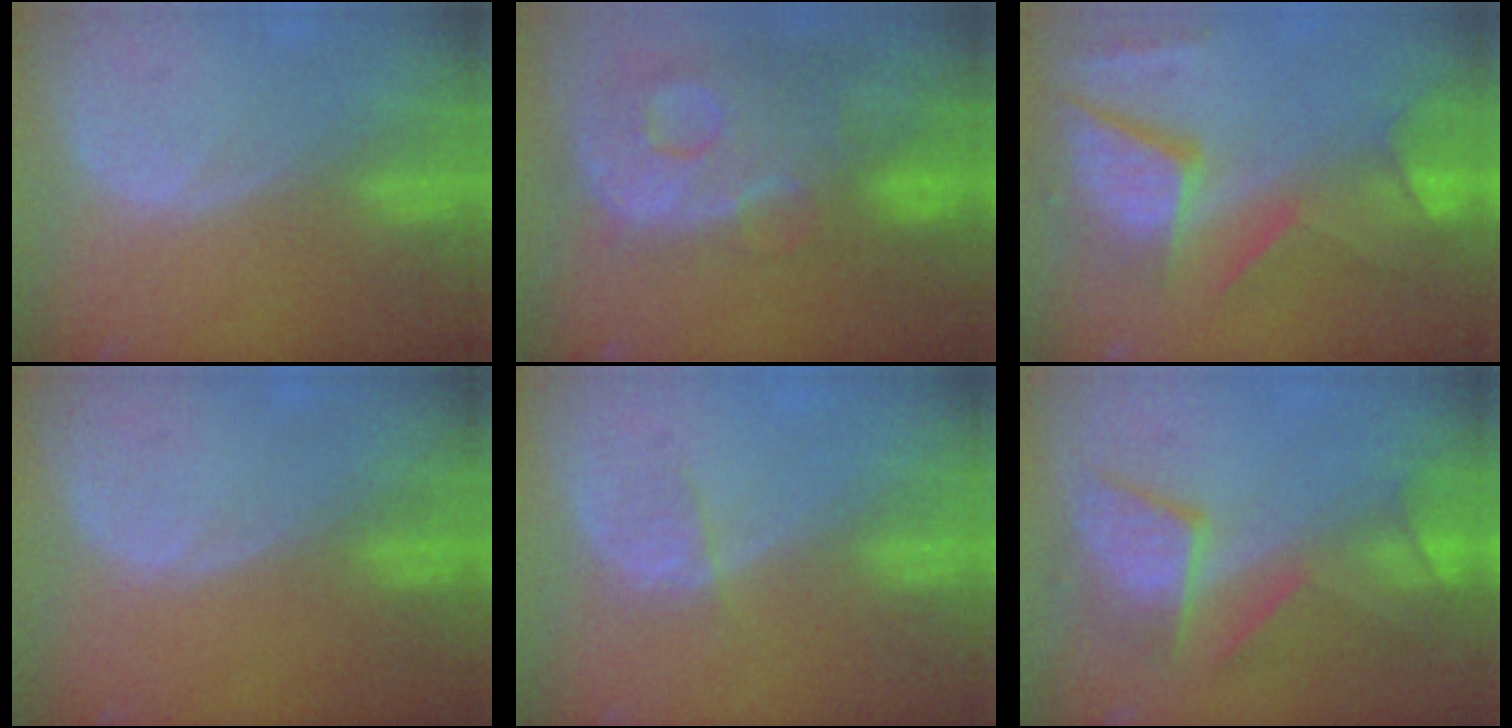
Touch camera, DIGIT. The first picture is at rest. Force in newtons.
{"total": 13.7, "press": 11.2, "slide": 7.8}
{"total": 12.1, "press": 9.9, "slide": 7.0}
{"total": 0.0}
{"total": 2.2, "press": 2.0, "slide": 0.9}
{"total": 9.1, "press": 8.5, "slide": 3.2}